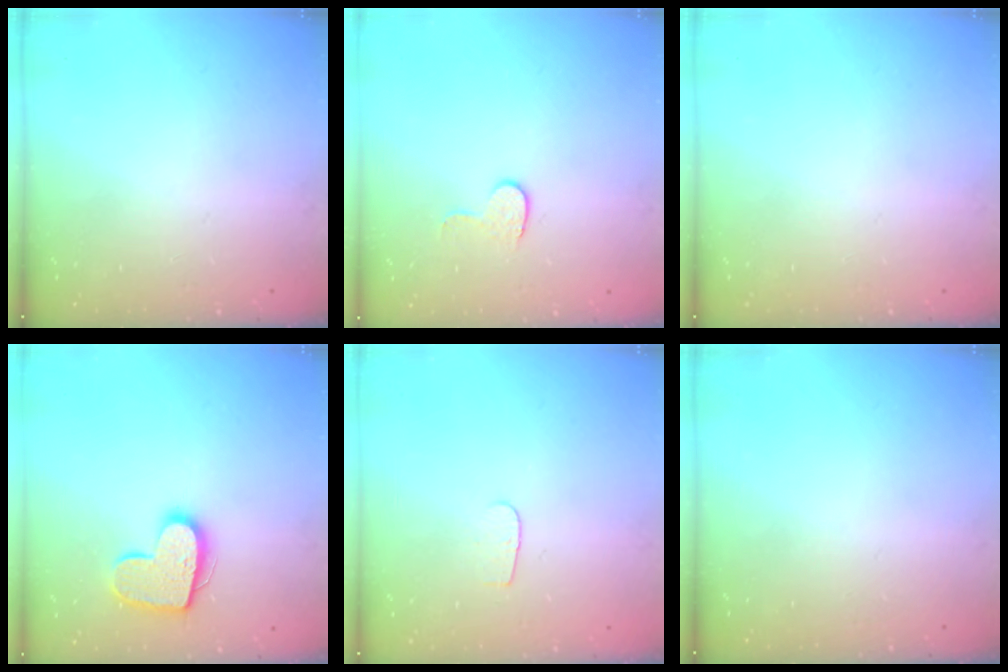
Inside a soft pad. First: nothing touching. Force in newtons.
{"total": 5.4, "press": 5.4, "slide": 0.5}
{"total": 0.0}
{"total": 14.5, "press": 14.5, "slide": 0.9}
{"total": 3.7, "press": 3.7, "slide": 0.4}
{"total": 0.0}